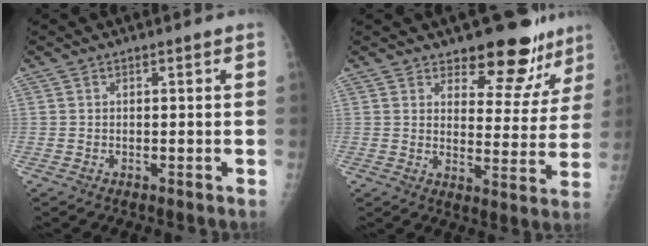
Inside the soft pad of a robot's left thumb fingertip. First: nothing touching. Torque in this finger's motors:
{"motor_torque": [0.10, 0.07, 0.63, -0.74, 0.00]}